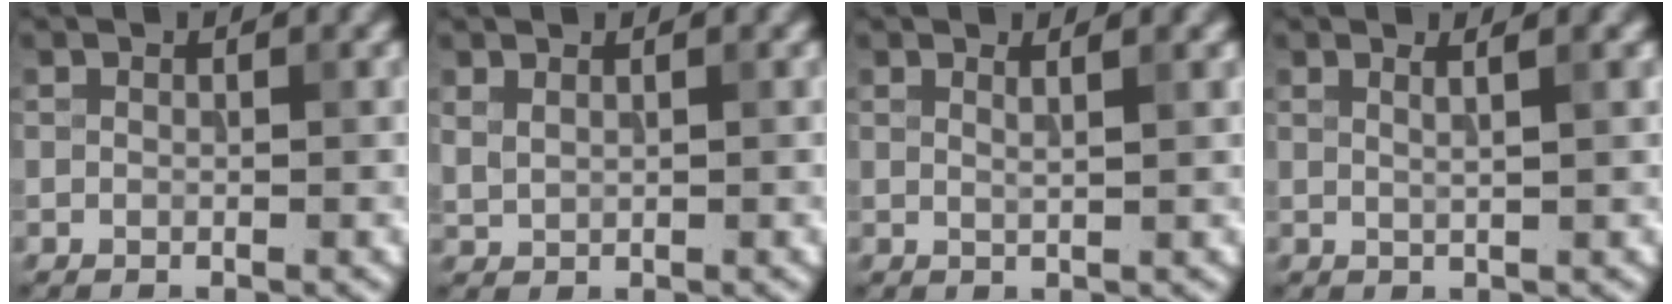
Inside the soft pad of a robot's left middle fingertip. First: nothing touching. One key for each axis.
{"total": 0.9, "fx": 0.6, "fy": 0.3, "fz": 0.6, "tx": -0.020, "ty": 0.001, "tz": 0.019}
{"total": 1.2, "fx": 0.7, "fy": 0.1, "fz": 1.0, "tx": -0.014, "ty": 0.004, "tz": 0.008}
{"total": 1.9, "fx": 0.9, "fy": 0.4, "fz": 1.7, "tx": -0.019, "ty": 0.007, "tz": 0.001}